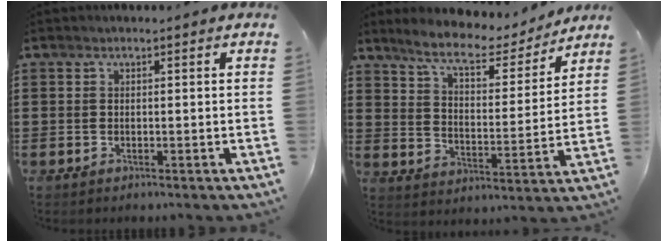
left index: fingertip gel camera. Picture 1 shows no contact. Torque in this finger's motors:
{"motor_torque": [0.62, -1.01, 0.45, 0.14]}